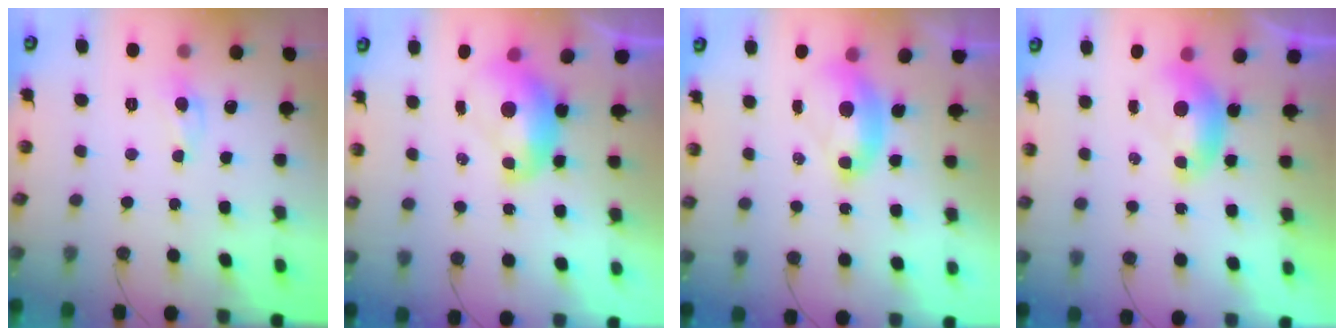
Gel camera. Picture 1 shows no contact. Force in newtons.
{"total": 2.7, "press": 2.7, "slide": 0.4}
{"total": 2.5, "press": 2.4, "slide": 0.6}
{"total": 0.0}